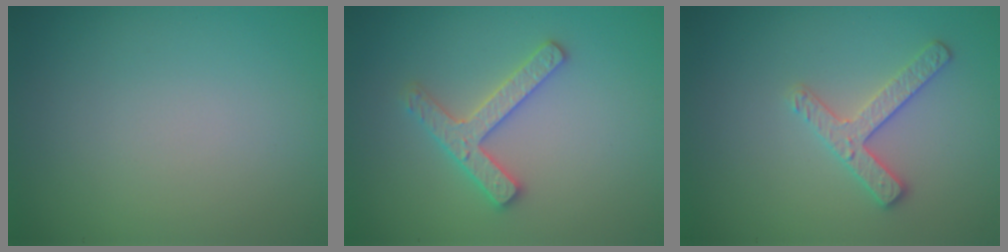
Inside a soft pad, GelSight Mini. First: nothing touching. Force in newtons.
{"total": 3.4, "press": 3.3, "slide": 0.6}
{"total": 2.5, "press": 2.4, "slide": 0.8}